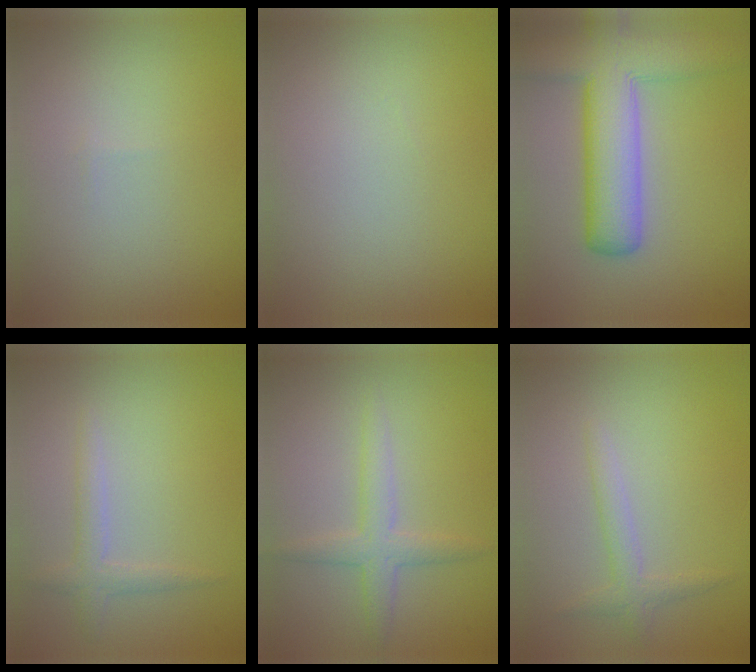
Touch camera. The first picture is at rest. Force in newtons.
{"total": 0.0}
{"total": 8.8, "press": 8.8, "slide": 0.5}
{"total": 1.7, "press": 1.7, "slide": 0.1}
{"total": 2.6, "press": 2.6, "slide": 0.1}
{"total": 1.7, "press": 1.7, "slide": 0.1}